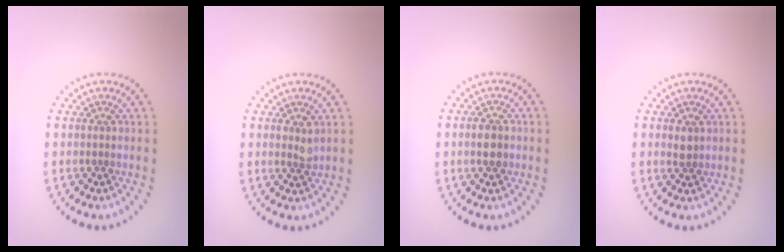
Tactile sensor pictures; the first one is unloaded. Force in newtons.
{"total": 1.1, "press": 1.0, "slide": 0.3}
{"total": 1.9, "press": 1.9, "slide": 0.1}
{"total": 1.1, "press": 1.0, "slide": 0.5}